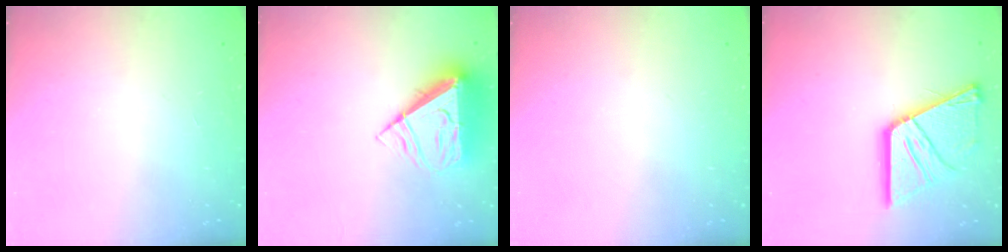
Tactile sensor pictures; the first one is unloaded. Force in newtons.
{"total": 10.5, "press": 10.4, "slide": 1.4}
{"total": 0.0}
{"total": 18.5, "press": 18.3, "slide": 2.1}